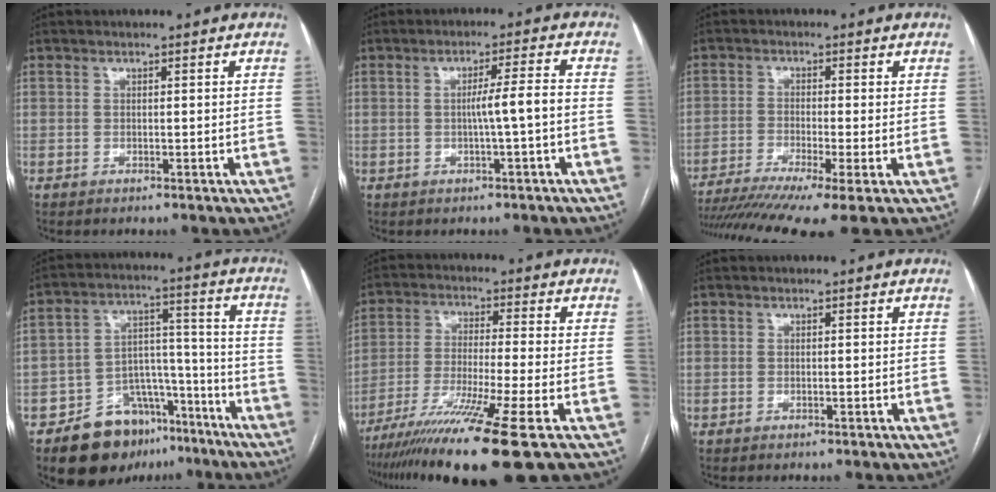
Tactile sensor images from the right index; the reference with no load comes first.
{"total": 5.9, "force": [-1.0, -0.9, 5.7], "torque": [-0.090, 0.012, -0.015]}
{"total": 13.6, "force": [-9.8, 0.1, 9.4], "torque": [-0.165, -0.025, -0.158]}
{"total": 13.9, "force": [-9.3, 8.5, 5.8], "torque": [-0.071, 0.054, -0.139]}
{"total": 14.8, "force": [-9.7, -1.8, 11.0], "torque": [-0.205, -0.047, -0.167]}
{"total": 0.0}